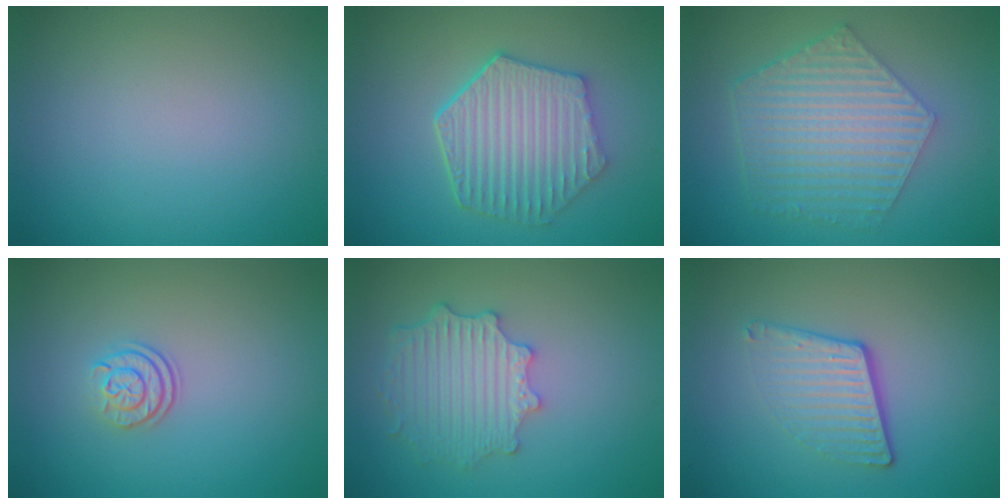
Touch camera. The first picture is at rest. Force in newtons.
{"total": 6.5, "press": 4.9, "slide": 4.3}
{"total": 6.4, "press": 4.6, "slide": 4.5}
{"total": 2.4, "press": 1.8, "slide": 1.5}
{"total": 4.8, "press": 3.9, "slide": 2.7}
{"total": 4.0, "press": 2.7, "slide": 2.9}